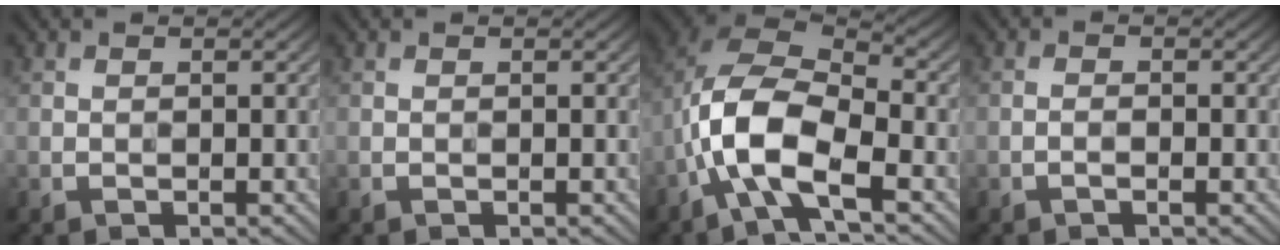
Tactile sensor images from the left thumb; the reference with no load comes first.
{"total": 0.0}
{"total": 10.5, "force": [-3.7, 4.3, 8.8], "torque": [-0.188, 0.006, -0.081]}
{"total": 0.7, "force": [-0.4, 0.0, 0.6], "torque": [-0.014, 0.006, -0.009]}